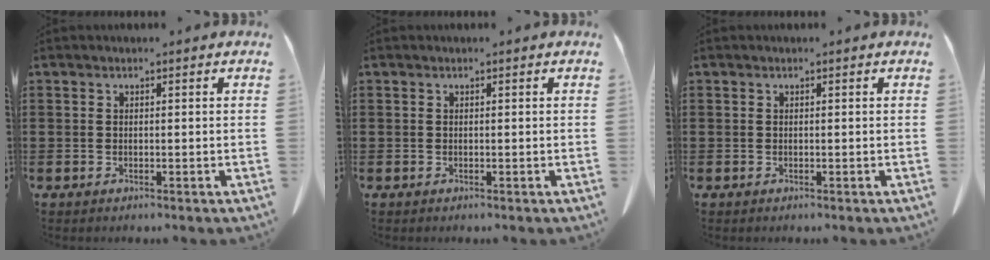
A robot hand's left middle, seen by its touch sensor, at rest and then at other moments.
{"total": 0.0}
{"total": 0.0}